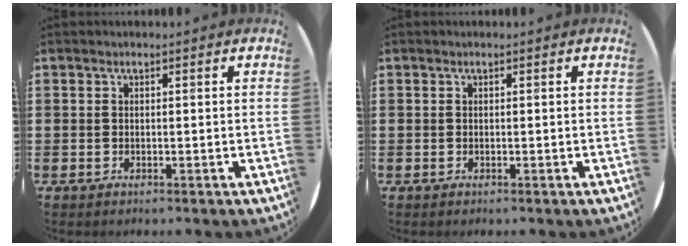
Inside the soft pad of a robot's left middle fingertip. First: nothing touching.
{"total": 0.0}